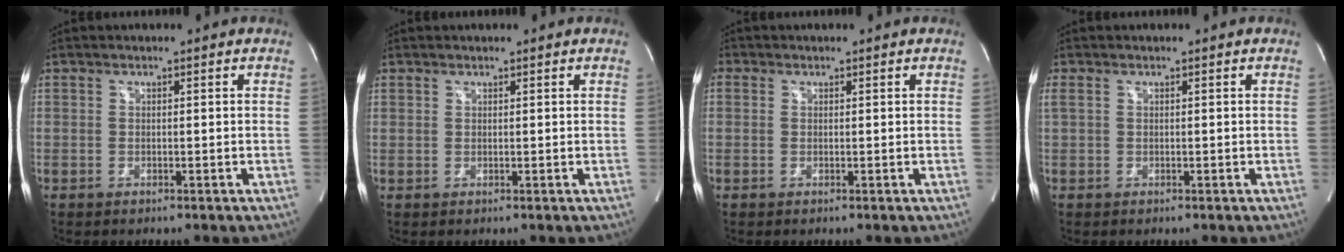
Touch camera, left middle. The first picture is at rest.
{"total": 0.7, "force": [0.5, 0.5, 0.0], "torque": [0.003, 0.003, 0.007]}
{"total": 1.0, "force": [0.4, 0.9, 0.3], "torque": [-0.001, 0.004, 0.005]}
{"total": 0.8, "force": [0.5, 0.4, 0.6], "torque": [-0.031, 0.021, 0.014]}